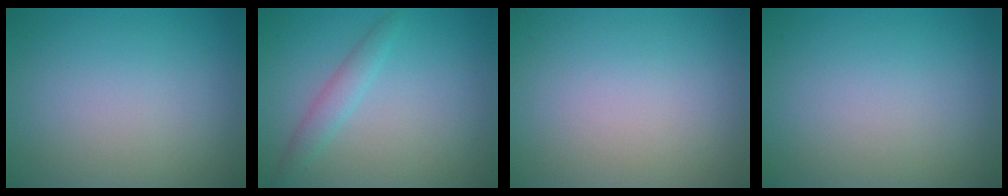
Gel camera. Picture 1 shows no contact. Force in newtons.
{"total": 1.8, "press": 1.8, "slide": 0.1}
{"total": 0.0}
{"total": 0.0}